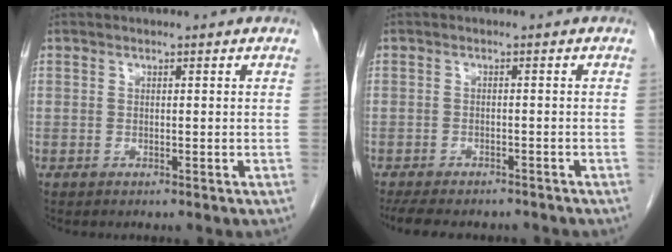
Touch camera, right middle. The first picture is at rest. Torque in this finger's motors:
{"motor_torque": [0.09, -0.08, 0.03, 0.03]}